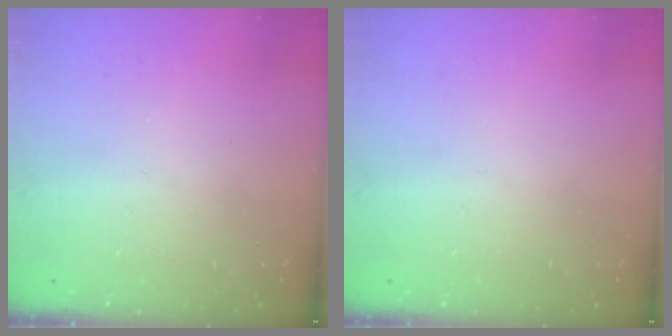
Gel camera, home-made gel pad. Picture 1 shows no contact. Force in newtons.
{"total": 0.0}